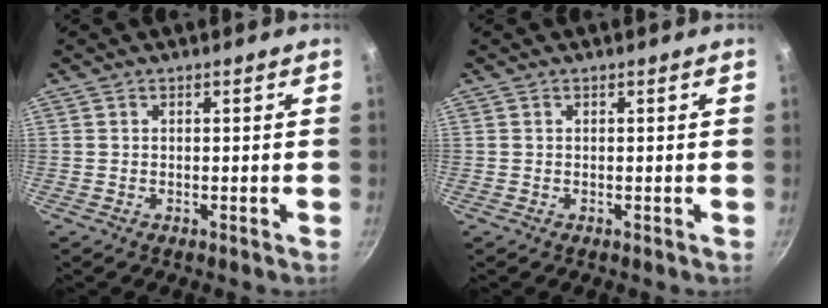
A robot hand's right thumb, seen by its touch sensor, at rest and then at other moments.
{"total": 0.0}